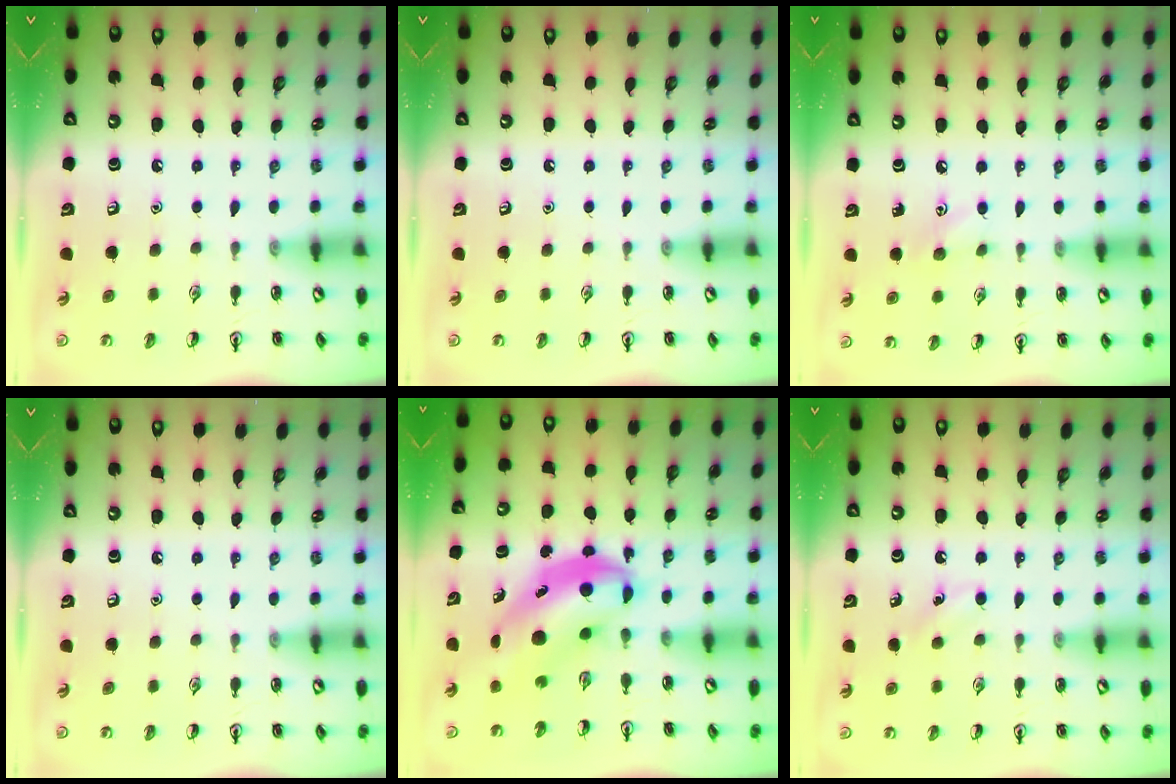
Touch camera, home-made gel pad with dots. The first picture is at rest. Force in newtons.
{"total": 0.0}
{"total": 5.1, "press": 4.8, "slide": 1.8}
{"total": 0.0}
{"total": 6.9, "press": 6.7, "slide": 1.4}
{"total": 4.8, "press": 4.5, "slide": 1.5}